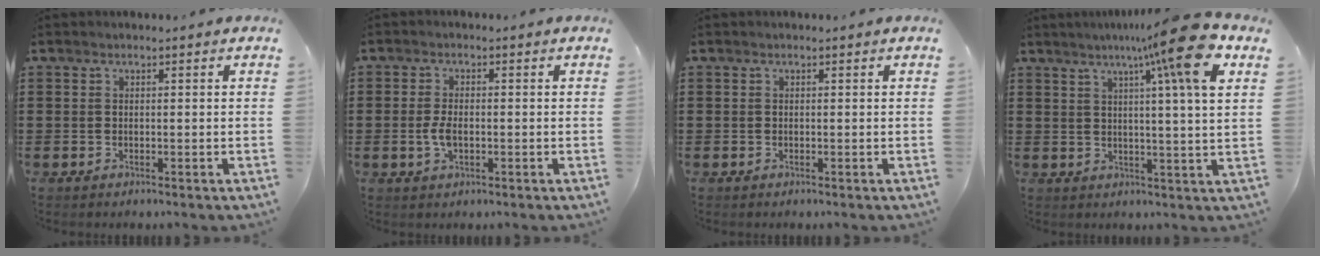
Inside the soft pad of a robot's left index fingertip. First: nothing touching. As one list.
[{"total": 3.3, "force": [-0.4, 1.6, 2.9], "torque": [-0.070, -0.003, -0.012]}, {"total": 0.0}, {"total": 12.0, "force": [6.3, -0.8, 10.2], "torque": [-0.169, -0.016, 0.087]}]